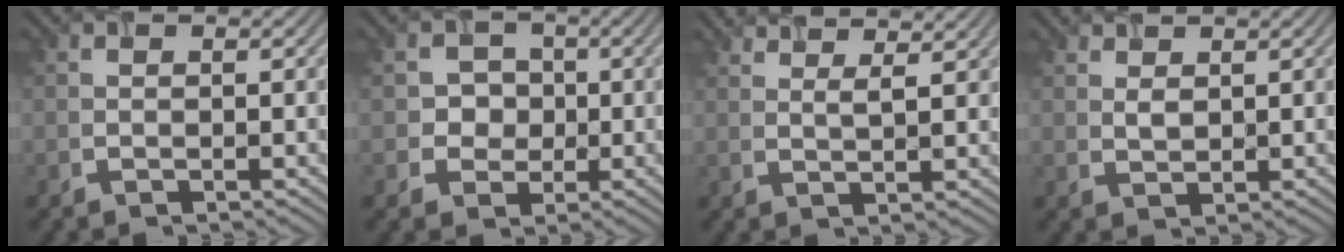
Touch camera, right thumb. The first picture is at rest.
{"total": 4.2, "force": [0.1, 4.1, 1.1], "torque": [-0.027, 0.007, 0.001]}
{"total": 4.5, "force": [3.9, 0.5, 2.2], "torque": [-0.038, -0.002, 0.066]}
{"total": 1.9, "force": [1.4, 0.9, 0.9], "torque": [-0.021, 0.006, 0.036]}